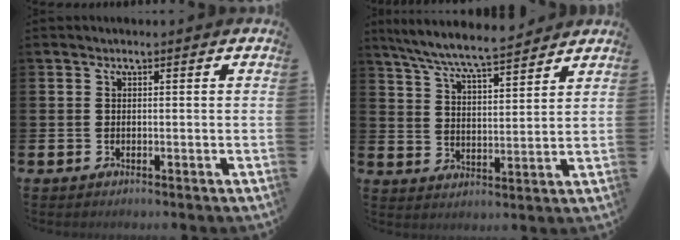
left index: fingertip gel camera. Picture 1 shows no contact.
{"total": 7.4, "force": [7.0, 0.2, 2.2], "torque": [-0.070, -0.044, 0.125]}